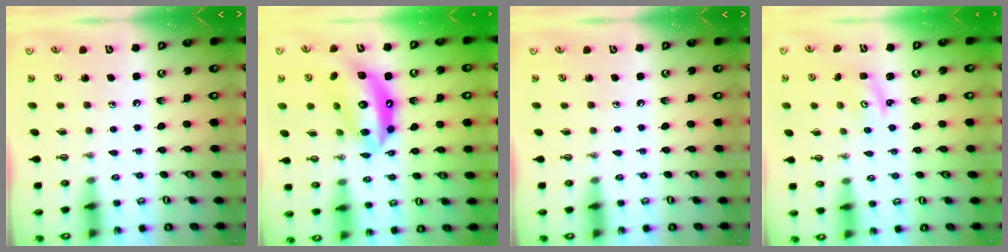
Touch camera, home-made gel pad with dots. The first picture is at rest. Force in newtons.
{"total": 16.7, "press": 16.6, "slide": 1.9}
{"total": 0.0}
{"total": 2.0, "press": 2.0, "slide": 0.2}